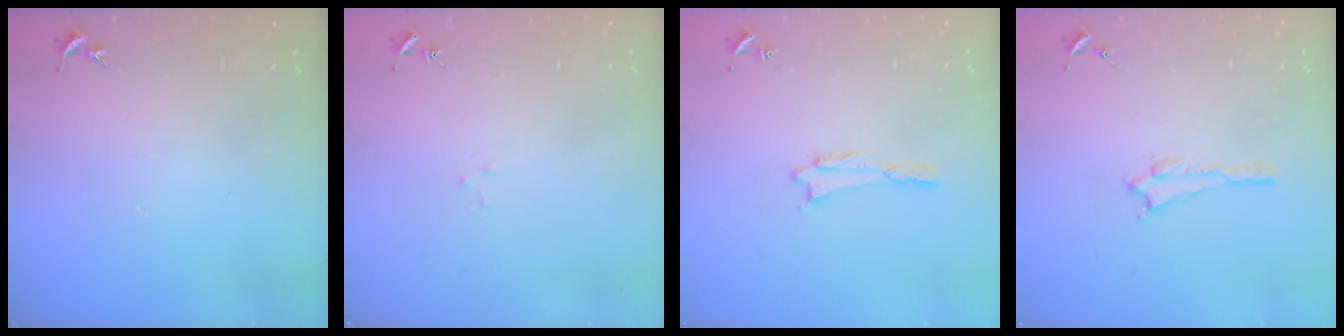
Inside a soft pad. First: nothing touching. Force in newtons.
{"total": 1.6, "press": 1.6, "slide": 0.1}
{"total": 0.7, "press": 0.7, "slide": 0.1}
{"total": 0.6, "press": 0.6, "slide": 0.2}